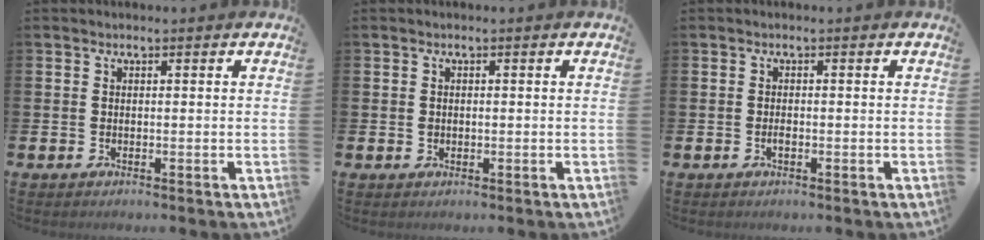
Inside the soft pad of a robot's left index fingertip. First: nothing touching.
{"total": 0.7, "force": [0.0, 0.6, 0.3], "torque": [-0.002, 0.005, -0.002]}
{"total": 0.9, "force": [-0.4, 0.4, 0.7], "torque": [-0.017, 0.000, -0.006]}